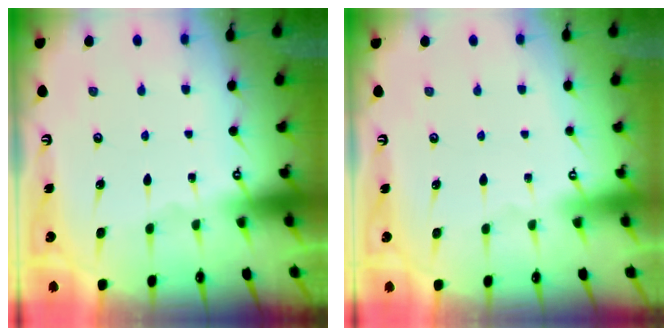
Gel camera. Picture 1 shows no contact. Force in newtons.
{"total": 3.9, "press": 3.9, "slide": 0.1}